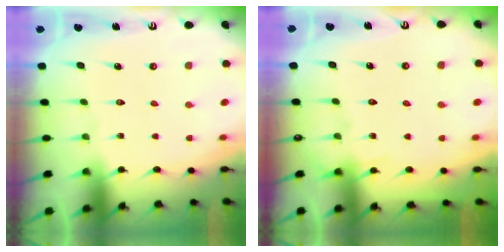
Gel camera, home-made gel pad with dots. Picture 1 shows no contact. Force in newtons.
{"total": 5.0, "press": 5.0, "slide": 0.6}